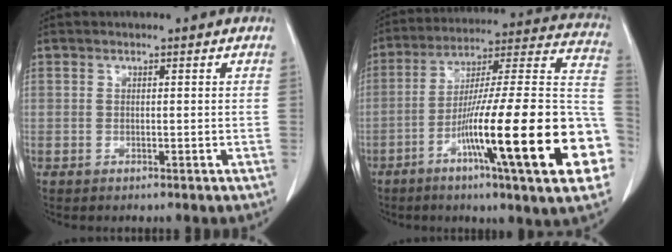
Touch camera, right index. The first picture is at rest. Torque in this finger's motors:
{"motor_torque": [2.14, 0.00, 1.05, 0.21]}